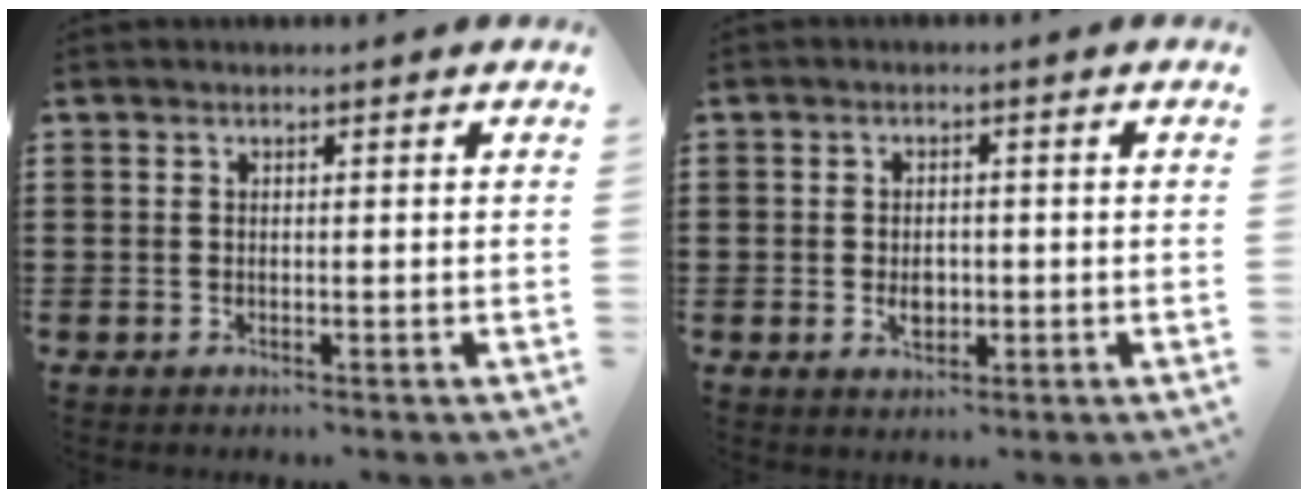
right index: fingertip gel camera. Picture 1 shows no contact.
{"total": 2.7, "force": [-0.4, 1.7, 2.1], "torque": [-0.033, 0.000, -0.010]}